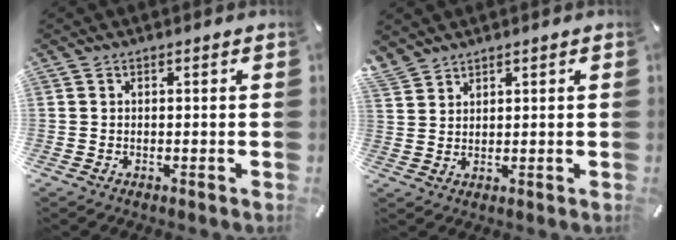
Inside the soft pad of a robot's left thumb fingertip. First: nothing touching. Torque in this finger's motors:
{"motor_torque": [0.50, 0.78, 1.48, -1.29, 0.71]}